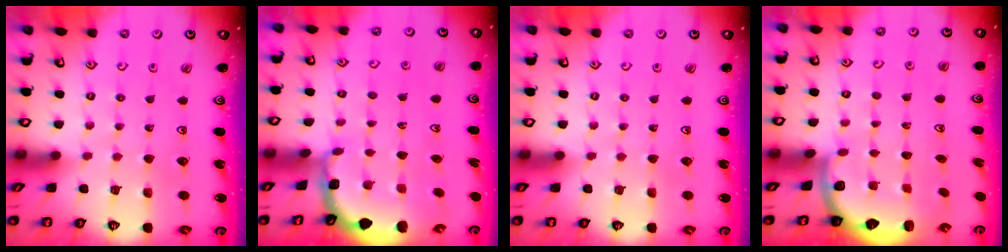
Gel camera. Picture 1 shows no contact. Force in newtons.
{"total": 1.9, "press": 1.9, "slide": 0.2}
{"total": 0.0}
{"total": 2.3, "press": 2.0, "slide": 1.2}